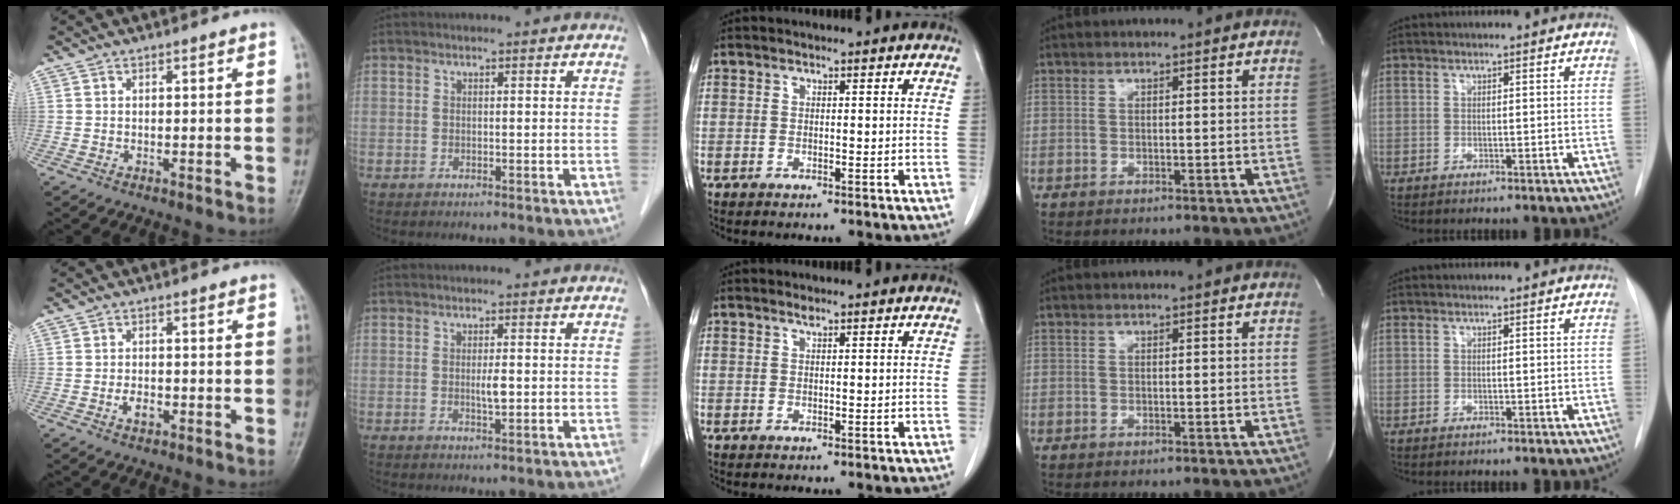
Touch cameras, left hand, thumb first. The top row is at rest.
{"thumb": {"total": 2.2, "force": [-0.8, 1.3, 1.6], "torque": [-0.025, 0.002, -0.015]}, "index": {"total": 1.7, "force": [-0.3, 0.3, 1.7], "torque": [-0.033, -0.006, -0.004]}, "middle": {"total": 0.6, "force": [0.5, -0.1, 0.3], "torque": [-0.011, -0.003, 0.012]}}